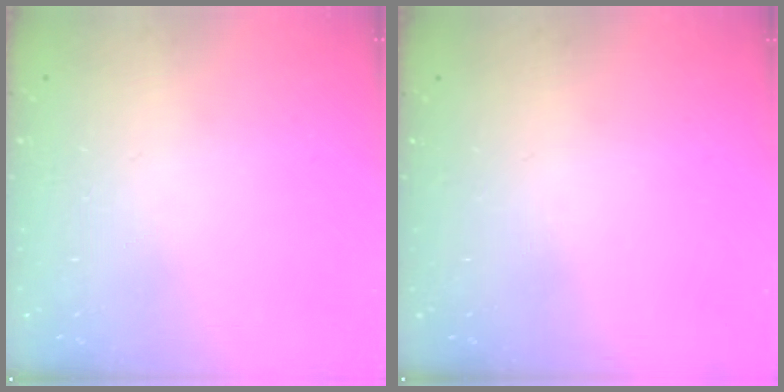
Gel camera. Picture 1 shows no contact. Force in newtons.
{"total": 0.0}